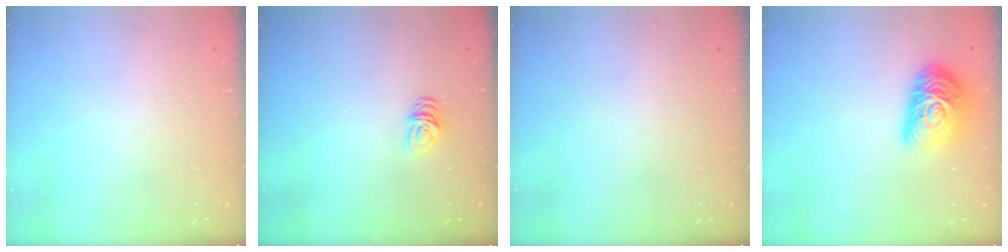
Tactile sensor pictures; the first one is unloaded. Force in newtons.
{"total": 4.8, "press": 4.8, "slide": 0.2}
{"total": 0.0}
{"total": 15.9, "press": 15.9, "slide": 0.8}